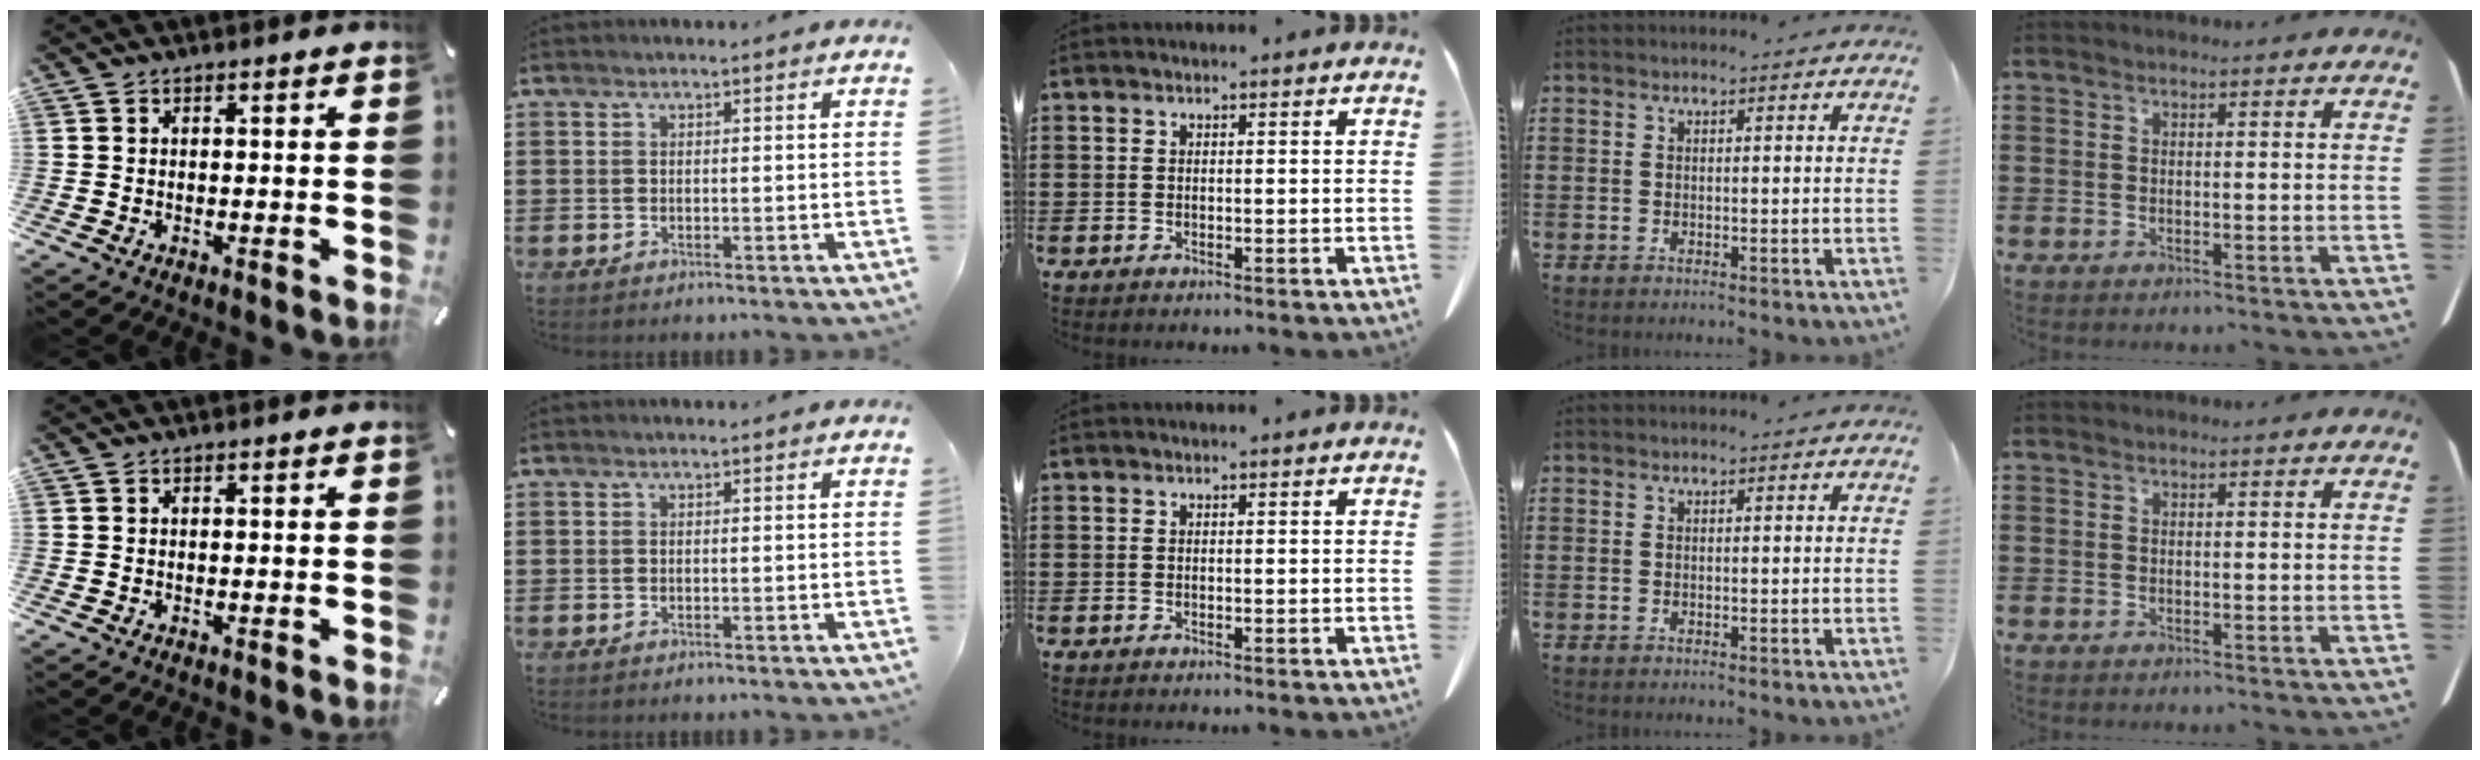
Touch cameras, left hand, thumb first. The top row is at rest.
{}